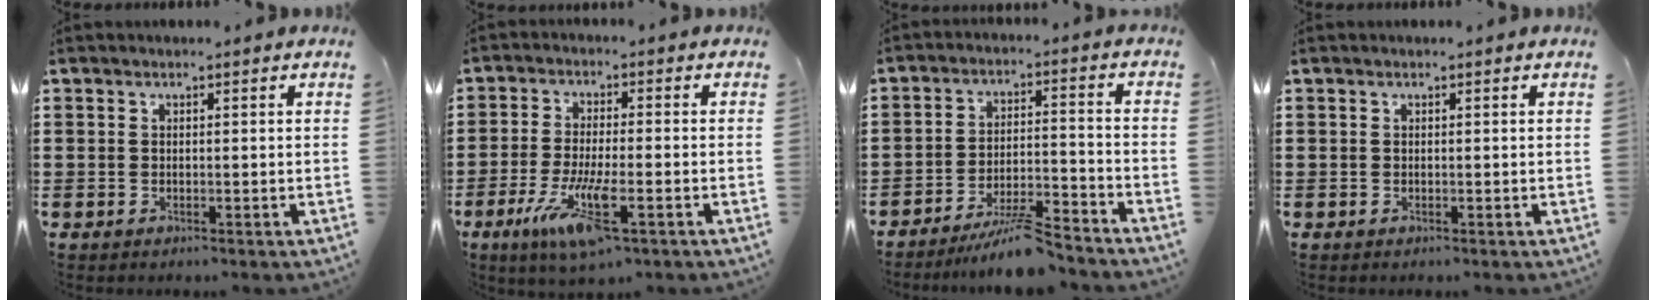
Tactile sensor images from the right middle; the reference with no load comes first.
{"total": 8.9, "force": [-3.7, 2.1, 7.8], "torque": [-0.162, -0.012, -0.067]}
{"total": 7.2, "force": [-6.4, 0.2, 3.2], "torque": [-0.060, -0.003, -0.120]}
{"total": 0.0}